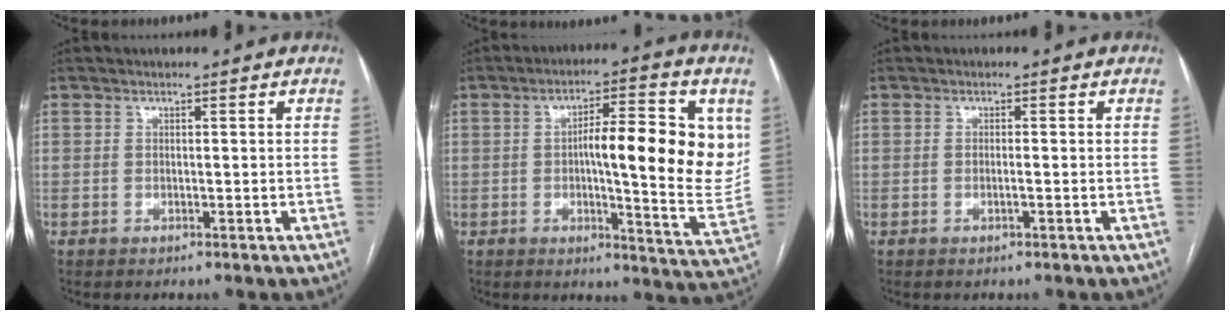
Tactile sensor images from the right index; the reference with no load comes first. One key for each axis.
{"total": 16.5, "fx": 3.0, "fy": 3.3, "fz": 15.9, "tx": -0.213, "ty": 0.011, "tz": 0.040}
{"total": 0.8, "fx": -0.4, "fy": -0.1, "fz": 0.8, "tx": -0.016, "ty": 0.001, "tz": -0.004}